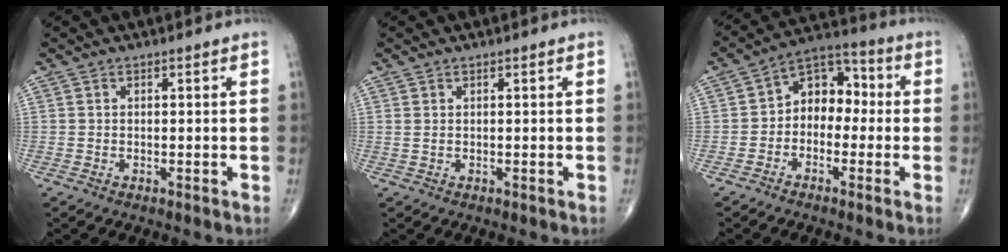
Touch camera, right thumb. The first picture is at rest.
{"total": 0.7, "force": [0.3, 0.2, 0.6], "torque": [-0.019, 0.006, 0.009]}
{"total": 9.0, "force": [-0.7, 6.6, 6.1], "torque": [-0.050, 0.042, -0.035]}